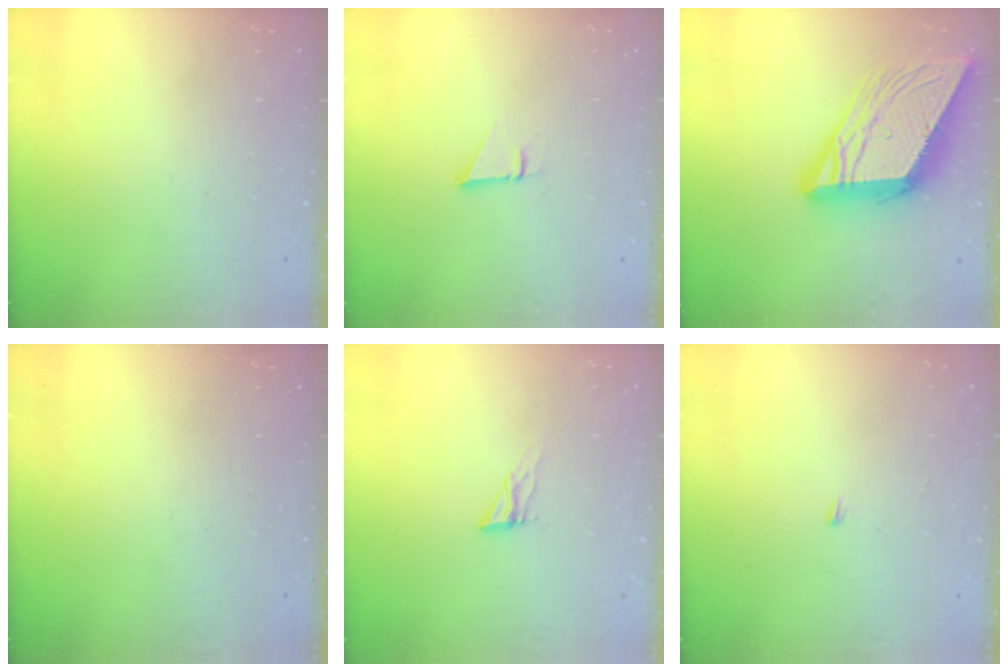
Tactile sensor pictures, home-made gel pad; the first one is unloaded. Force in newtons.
{"total": 0.9, "press": 0.9, "slide": 0.1}
{"total": 19.3, "press": 19.2, "slide": 2.3}
{"total": 0.0}
{"total": 4.5, "press": 4.4, "slide": 0.4}
{"total": 3.3, "press": 3.3, "slide": 0.2}